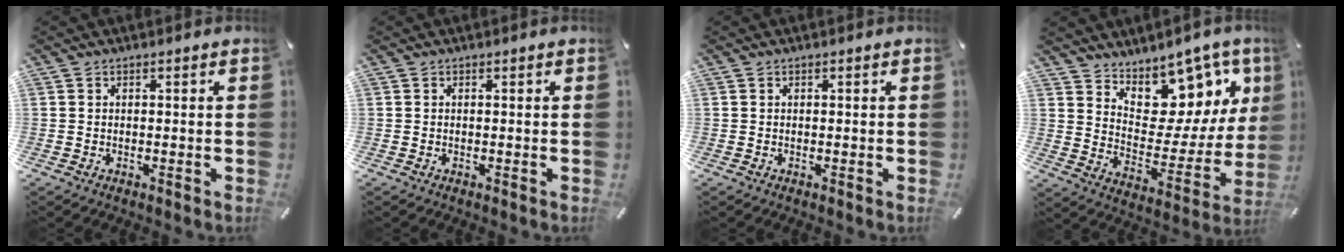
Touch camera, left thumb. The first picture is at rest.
{"total": 0.0}
{"total": 0.0}
{"total": 13.0, "force": [10.2, 7.3, 3.3], "torque": [-0.034, -0.117, 0.179]}